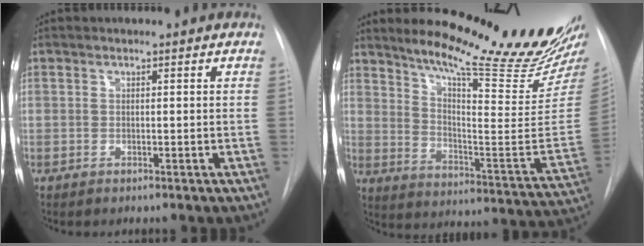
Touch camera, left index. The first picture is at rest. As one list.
[{"total": 22.4, "force": [19.5, -0.3, 11.2], "torque": [-0.170, -0.106, 0.270]}]